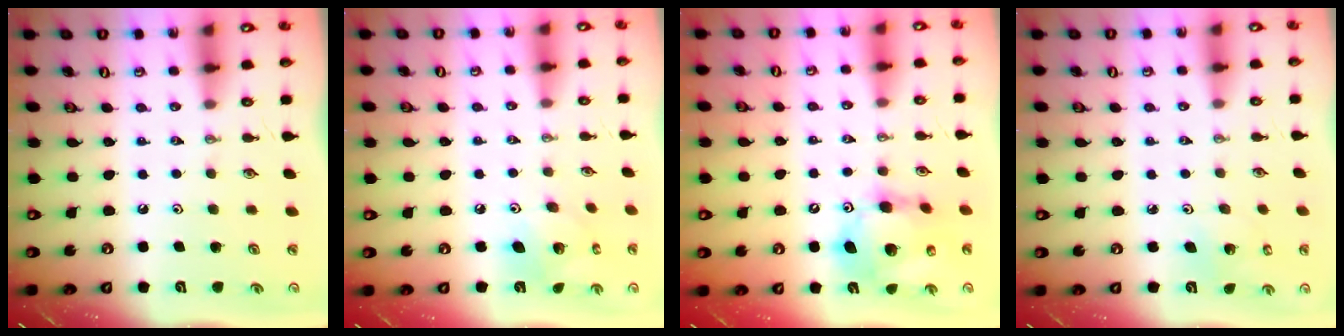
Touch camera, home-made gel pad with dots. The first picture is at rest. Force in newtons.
{"total": 9.2, "press": 9.2, "slide": 0.5}
{"total": 15.2, "press": 15.1, "slide": 1.8}
{"total": 2.9, "press": 2.9, "slide": 0.2}